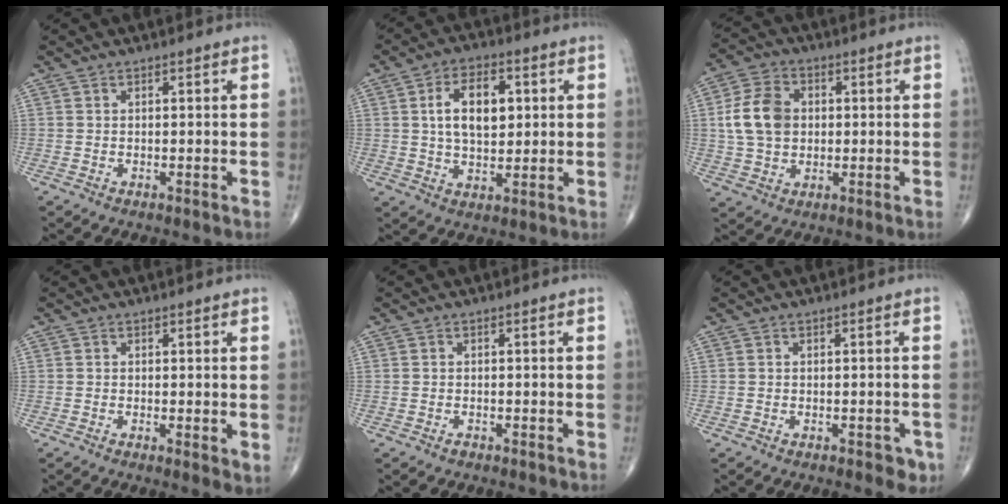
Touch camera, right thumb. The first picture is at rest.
{"total": 10.7, "force": [2.2, 6.2, 8.4], "torque": [-0.123, 0.001, 0.036]}
{"total": 10.3, "force": [1.0, 7.7, 6.7], "torque": [-0.114, 0.009, 0.016]}
{"total": 2.5, "force": [-0.1, 0.8, 2.3], "torque": [-0.036, -0.010, -0.005]}
{"total": 0.7, "force": [-0.5, 0.4, 0.2], "torque": [-0.003, 0.002, -0.010]}
{"total": 2.6, "force": [-1.0, 1.5, 1.7], "torque": [-0.009, 0.002, -0.010]}